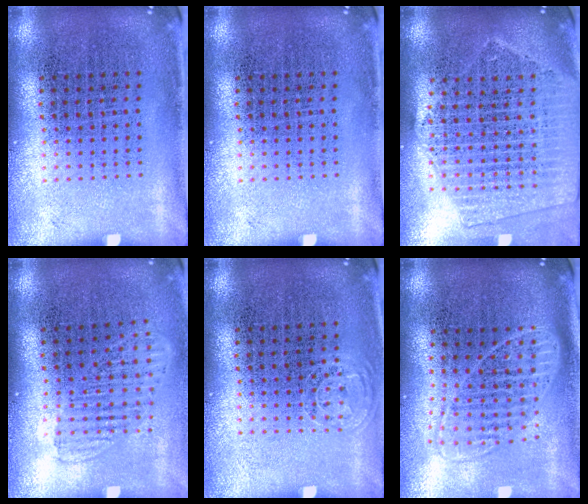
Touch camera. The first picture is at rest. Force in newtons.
{"total": 0.0}
{"total": 2.1, "press": 1.9, "slide": 0.8}
{"total": 1.4, "press": 1.2, "slide": 0.7}
{"total": 0.7, "press": 0.6, "slide": 0.3}
{"total": 1.8, "press": 1.4, "slide": 1.0}